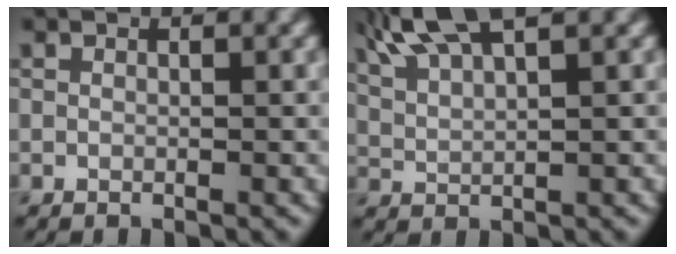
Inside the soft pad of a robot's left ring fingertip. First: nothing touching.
{"total": 5.8, "force": [4.2, 1.4, 3.8], "torque": [-0.073, 0.026, 0.066]}